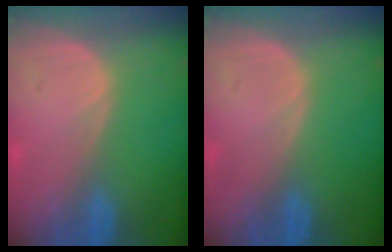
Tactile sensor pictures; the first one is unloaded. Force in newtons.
{"total": 0.0}